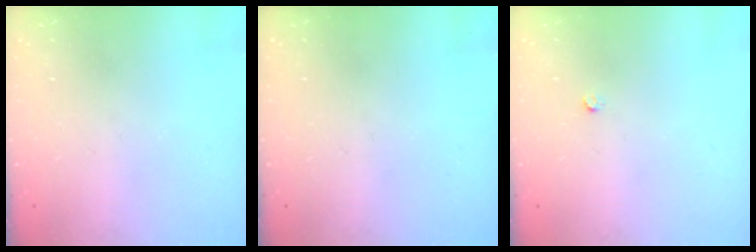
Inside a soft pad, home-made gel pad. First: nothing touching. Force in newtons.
{"total": 0.0}
{"total": 2.2, "press": 2.2, "slide": 0.3}